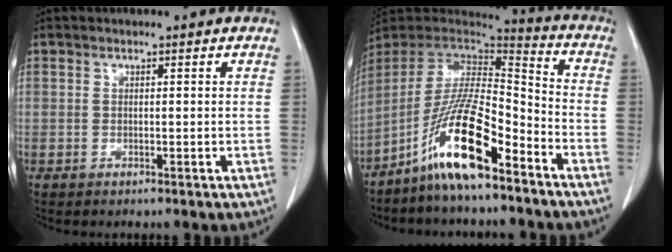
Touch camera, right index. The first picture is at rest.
{"total": 14.5, "force": [-9.2, 2.4, 10.9], "torque": [-0.208, 0.001, -0.169]}